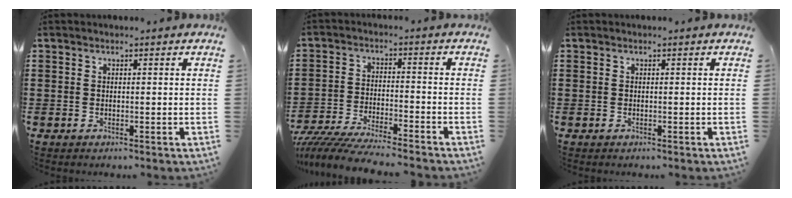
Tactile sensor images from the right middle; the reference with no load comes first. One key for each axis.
{"total": 6.6, "fx": -6.3, "fy": -0.1, "fz": 1.8, "tx": -0.052, "ty": -0.012, "tz": -0.126}
{"total": 0.0}